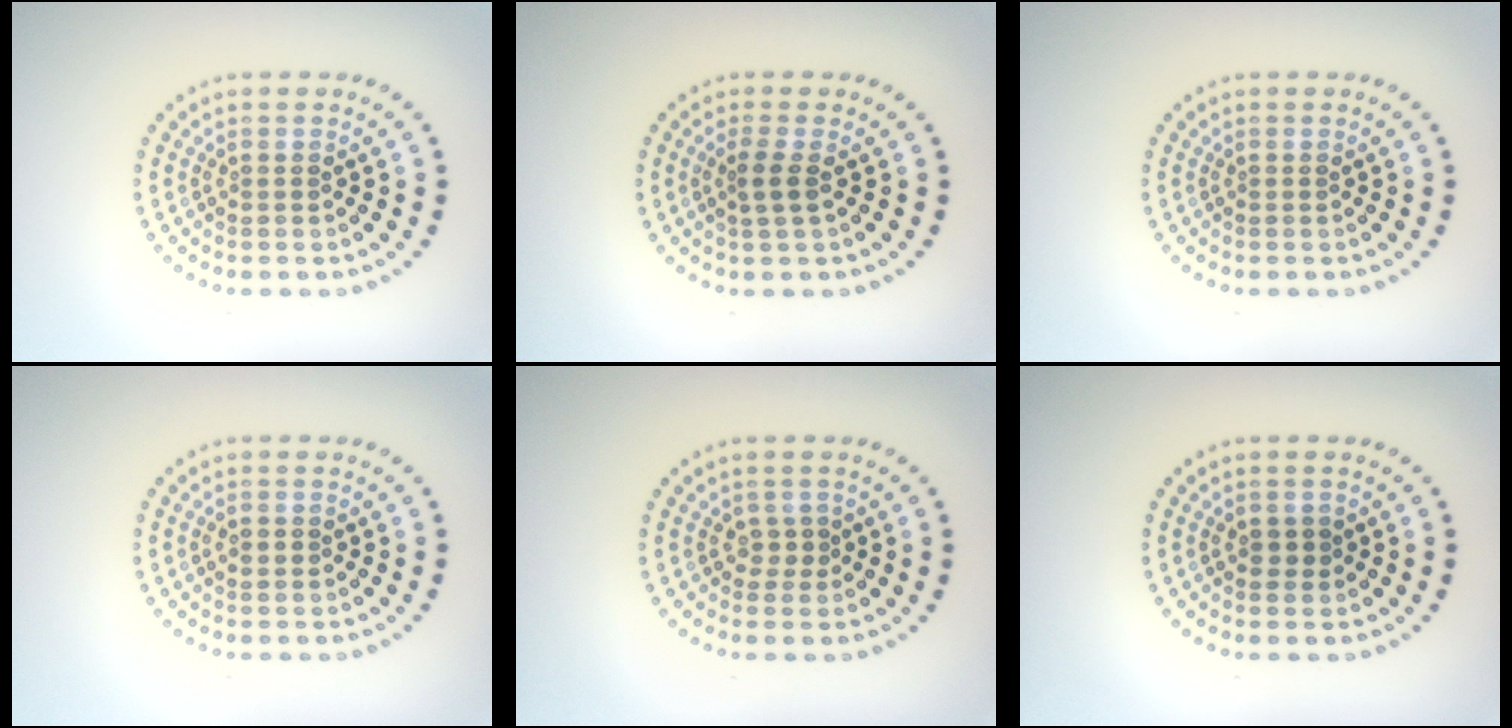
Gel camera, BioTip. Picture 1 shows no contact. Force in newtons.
{"total": 1.7, "press": 1.3, "slide": 1.0}
{"total": 0.0}
{"total": 1.0, "press": 1.0, "slide": 0.0}
{"total": 1.0, "press": 0.9, "slide": 0.6}
{"total": 1.2, "press": 1.2, "slide": 0.1}